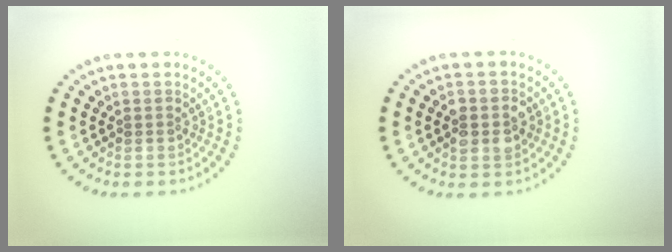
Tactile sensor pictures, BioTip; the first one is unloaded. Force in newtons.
{"total": 2.9, "press": 2.9, "slide": 0.3}